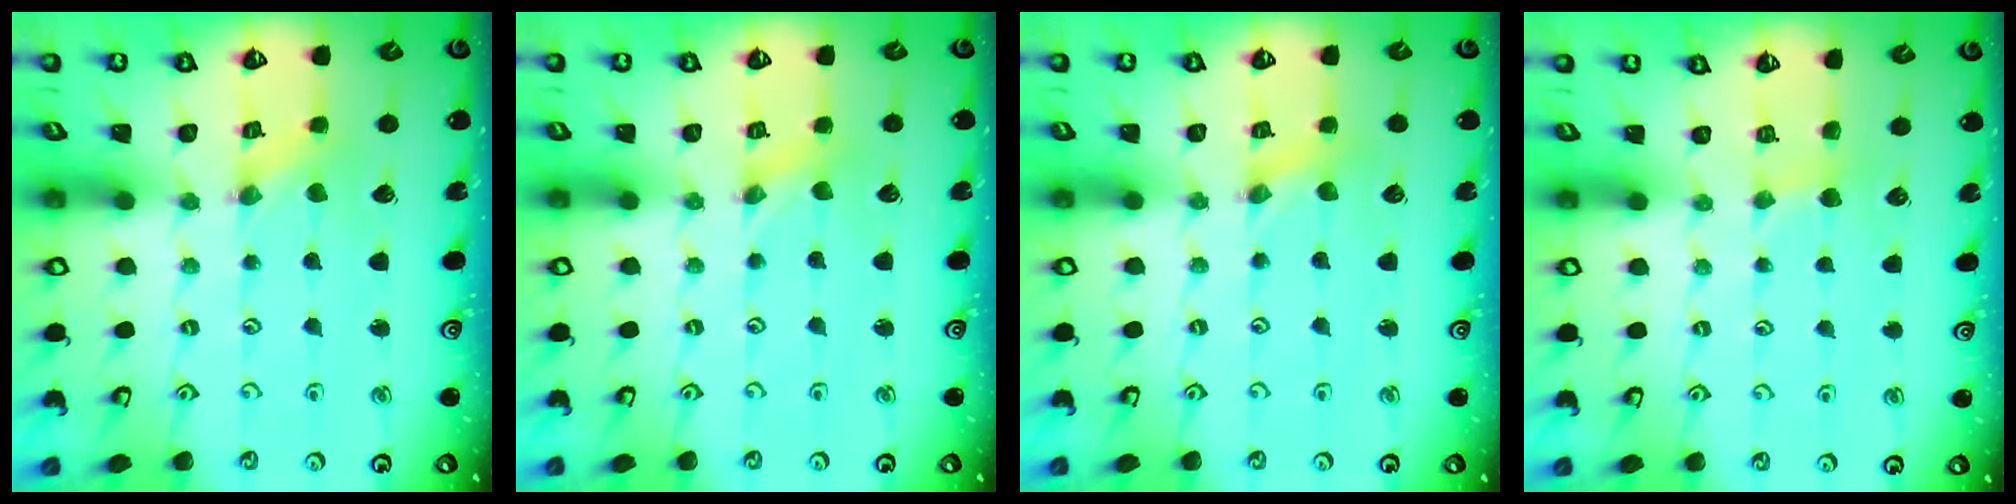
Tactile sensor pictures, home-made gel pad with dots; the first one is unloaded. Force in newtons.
{"total": 0.0}
{"total": 1.4, "press": 1.4, "slide": 0.2}
{"total": 2.7, "press": 2.6, "slide": 0.4}